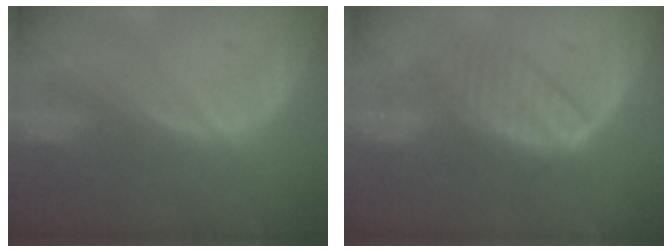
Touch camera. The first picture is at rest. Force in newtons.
{"total": 6.6, "press": 6.3, "slide": 1.9}